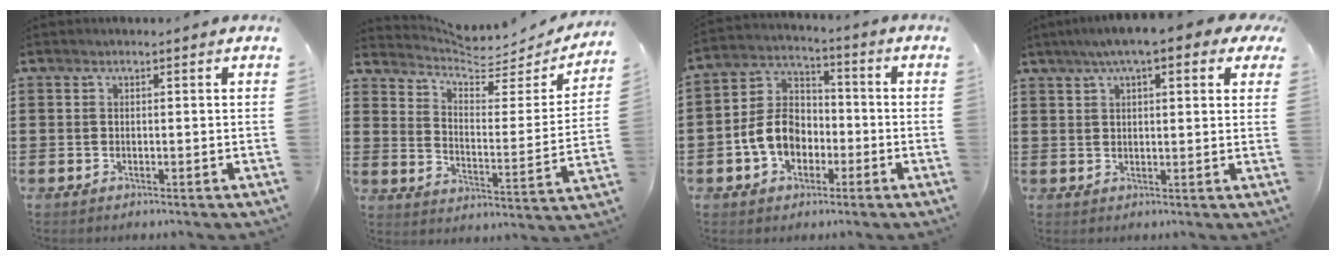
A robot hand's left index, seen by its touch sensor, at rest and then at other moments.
{"total": 5.2, "force": [4.9, 1.0, 1.5], "torque": [-0.049, -0.045, 0.079]}
{"total": 8.1, "force": [-2.6, 6.2, 4.5], "torque": [-0.121, 0.013, -0.056]}
{"total": 5.9, "force": [3.6, 1.1, 4.5], "torque": [-0.087, 0.004, 0.061]}